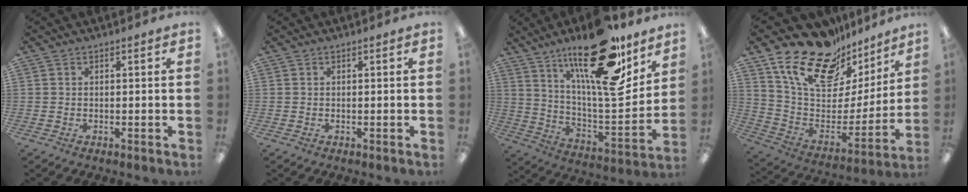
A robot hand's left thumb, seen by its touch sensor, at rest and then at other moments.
{"total": 0.0}
{"total": 24.8, "force": [16.6, 7.6, 16.8], "torque": [-0.251, -0.106, 0.269]}
{"total": 21.1, "force": [15.3, 10.5, 10.2], "torque": [-0.177, -0.101, 0.270]}